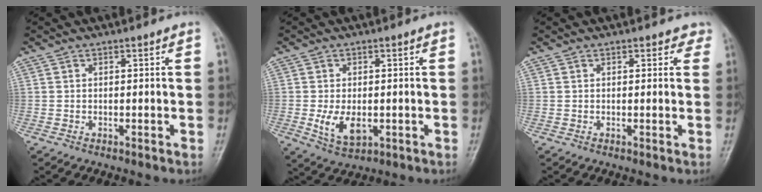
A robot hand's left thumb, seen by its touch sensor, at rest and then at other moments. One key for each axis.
{"total": 6.2, "fx": -1.1, "fy": 3.7, "fz": 4.9, "tx": -0.085, "ty": -0.011, "tz": -0.013}
{"total": 2.0, "fx": 1.3, "fy": 1.3, "fz": 0.8, "tx": 0.017, "ty": -0.002, "tz": 0.007}